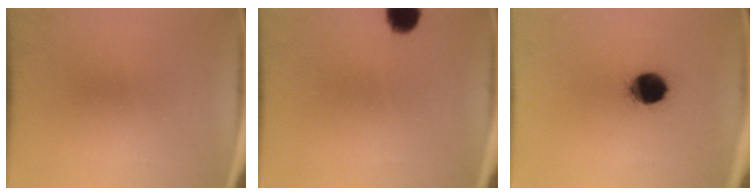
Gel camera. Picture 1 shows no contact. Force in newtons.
{"total": 5.6}
{"total": 10.7}